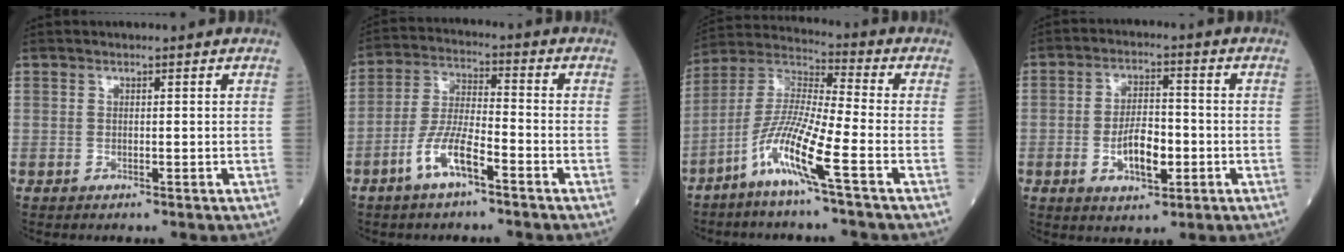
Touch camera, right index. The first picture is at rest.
{"total": 7.8, "force": [-4.3, 1.7, 6.3], "torque": [-0.131, 0.003, -0.085]}
{"total": 11.0, "force": [-5.5, -0.5, 9.5], "torque": [-0.195, -0.008, -0.120]}
{"total": 7.4, "force": [-1.9, 3.1, 6.4], "torque": [-0.119, 0.005, -0.030]}